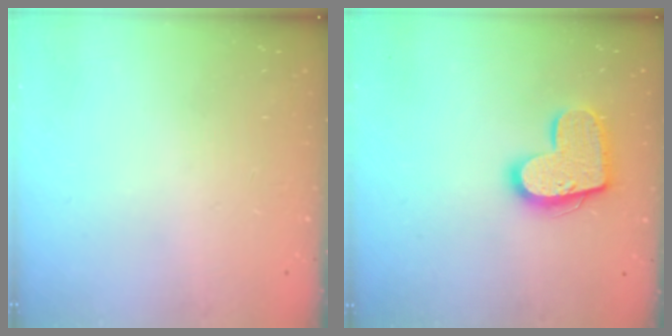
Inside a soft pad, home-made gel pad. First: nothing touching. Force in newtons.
{"total": 15.7, "press": 15.6, "slide": 0.9}